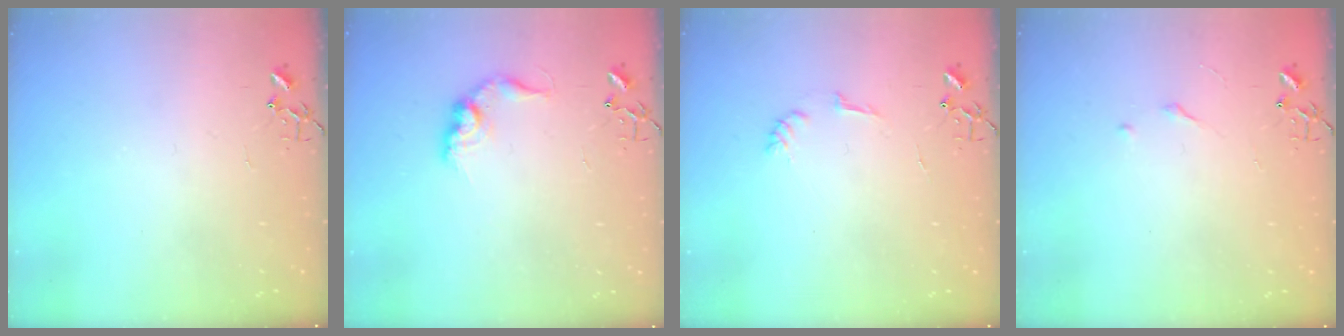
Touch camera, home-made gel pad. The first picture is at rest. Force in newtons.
{"total": 11.0, "press": 11.0, "slide": 0.3}
{"total": 4.3, "press": 4.3, "slide": 0.5}
{"total": 2.7, "press": 2.7, "slide": 0.4}